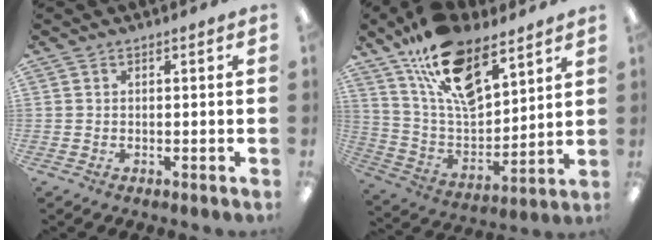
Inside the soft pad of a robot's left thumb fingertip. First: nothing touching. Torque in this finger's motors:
{"motor_torque": [1.91, 1.91, 1.47, -1.29, 0.17]}